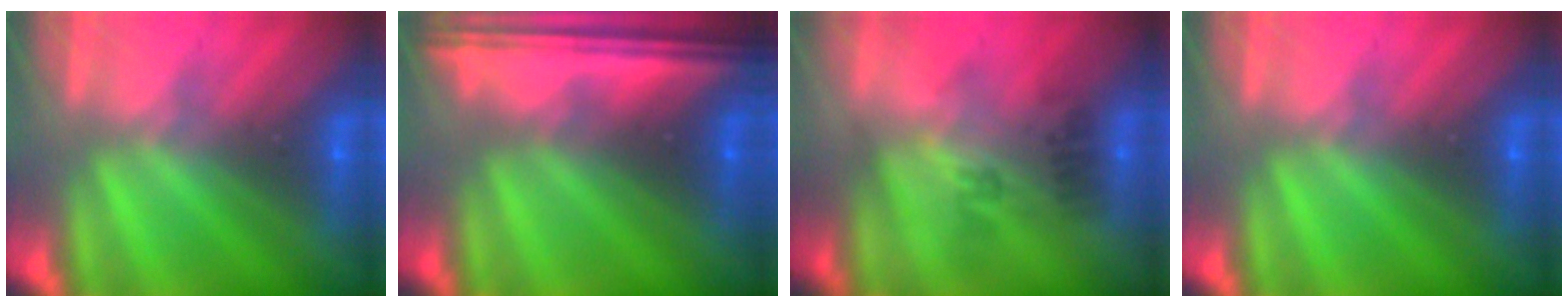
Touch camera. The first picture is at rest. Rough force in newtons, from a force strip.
{"total": 6.3}
{"total": 2.4}
{"total": 0.0}